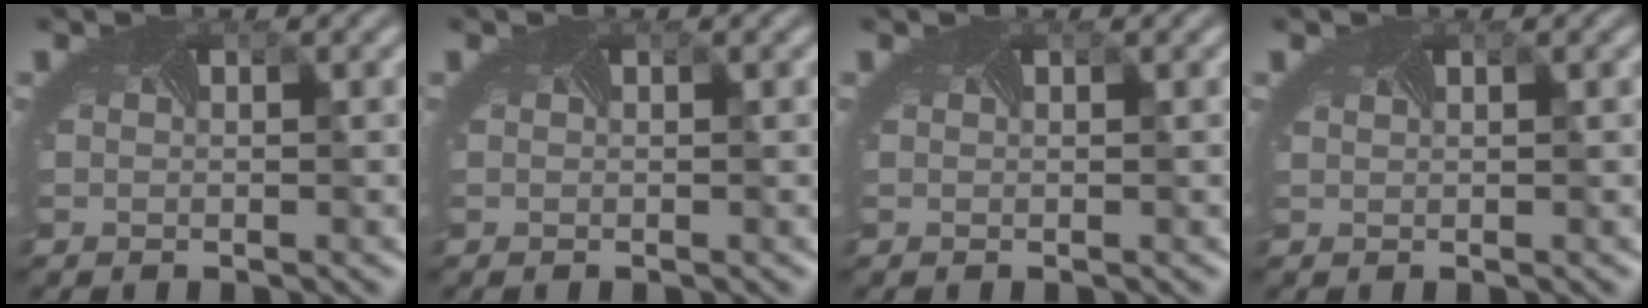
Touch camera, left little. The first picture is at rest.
{"total": 0.6, "force": [0.4, 0.2, 0.4], "torque": [-0.002, 0.003, 0.004]}
{"total": 0.9, "force": [0.7, 0.2, 0.6], "torque": [-0.003, 0.004, 0.005]}
{"total": 1.2, "force": [0.9, 0.3, 0.7], "torque": [-0.010, 0.005, 0.009]}